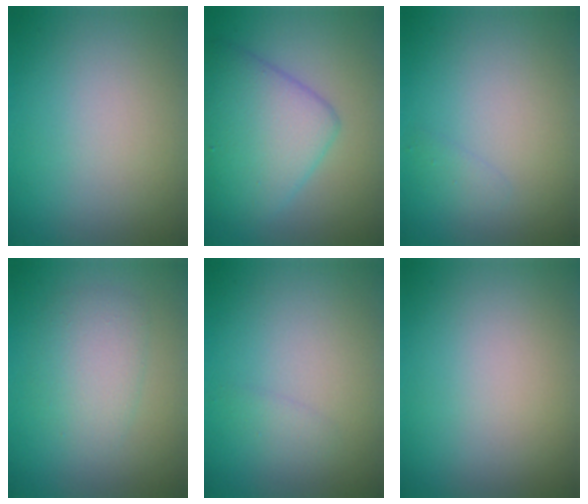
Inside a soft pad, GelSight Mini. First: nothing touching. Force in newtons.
{"total": 6.7, "press": 6.7, "slide": 0.2}
{"total": 0.8, "press": 0.8, "slide": 0.0}
{"total": 3.0, "press": 3.0, "slide": 0.1}
{"total": 0.9, "press": 0.9, "slide": 0.1}
{"total": 0.0}